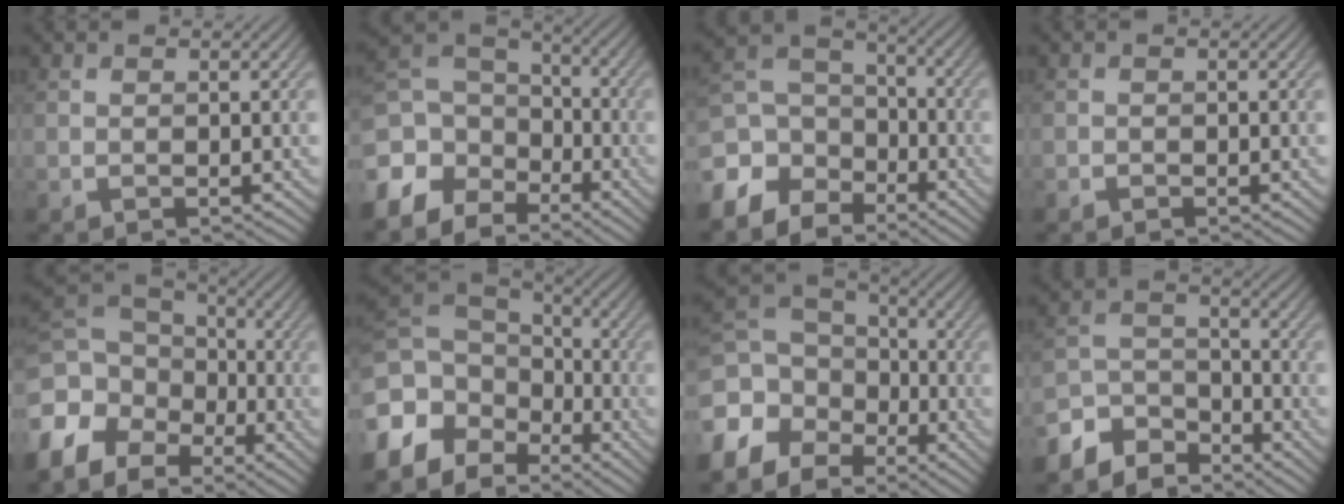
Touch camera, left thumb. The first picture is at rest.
{"total": 10.5, "force": [-5.2, 7.7, 4.9], "torque": [-0.146, -0.028, -0.096]}
{"total": 9.8, "force": [-5.5, 6.9, 4.2], "torque": [-0.126, -0.023, -0.108]}
{"total": 0.6, "force": [-0.5, 0.3, 0.0], "torque": [0.000, -0.001, -0.009]}
{"total": 11.7, "force": [-5.3, 8.4, 6.1], "torque": [-0.173, -0.033, -0.100]}
{"total": 12.8, "force": [-5.8, 9.2, 6.7], "torque": [-0.197, -0.029, -0.099]}
{"total": 11.6, "force": [-5.1, 8.7, 5.7], "torque": [-0.168, -0.036, -0.086]}
{"total": 8.1, "force": [-6.6, 4.1, 2.3], "torque": [-0.058, -0.006, -0.136]}